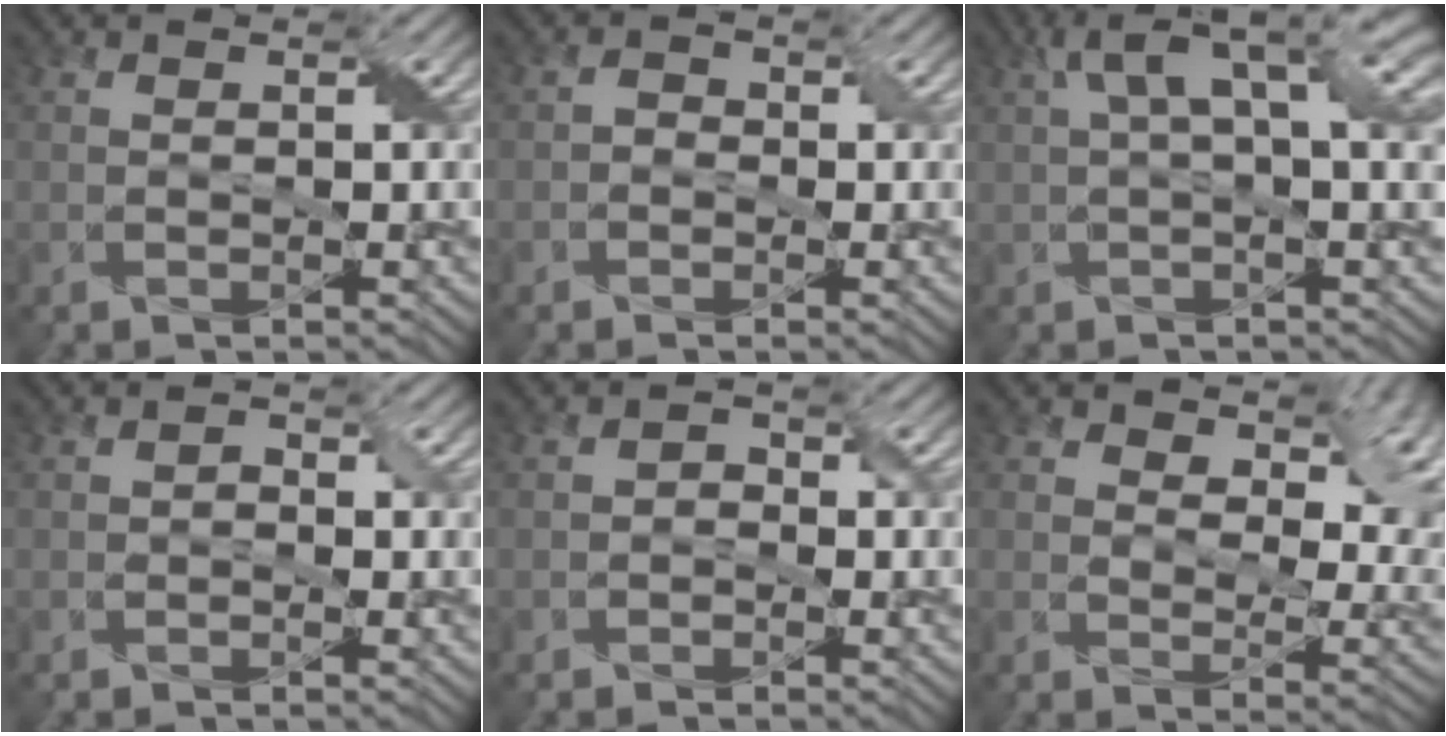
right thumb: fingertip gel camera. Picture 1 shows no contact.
{"total": 1.2, "force": [-0.6, 1.0, 0.4], "torque": [-0.008, 0.003, -0.016]}
{"total": 8.9, "force": [3.1, 2.4, 7.9], "torque": [-0.142, 0.024, 0.053]}
{"total": 1.0, "force": [-0.3, 0.8, 0.4], "torque": [-0.007, -0.001, -0.010]}
{"total": 1.2, "force": [-0.6, 0.9, 0.5], "torque": [-0.011, 0.002, -0.016]}
{"total": 10.8, "force": [5.4, 5.7, 7.4], "torque": [-0.117, -0.006, 0.089]}